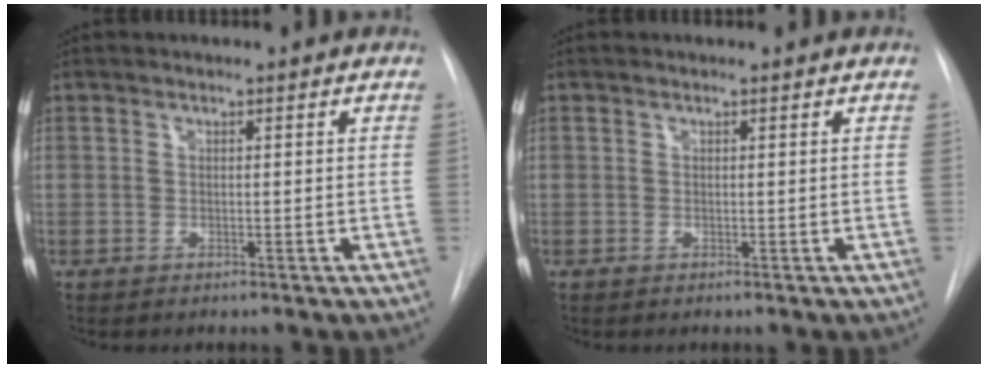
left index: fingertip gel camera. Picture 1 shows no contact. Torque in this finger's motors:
{"motor_torque": [0.00, 0.00, -0.01, 0.00]}